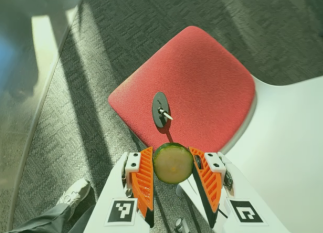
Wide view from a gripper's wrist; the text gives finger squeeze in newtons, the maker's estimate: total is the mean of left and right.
{"total": 7.4, "left": 7.7, "right": 7.0}